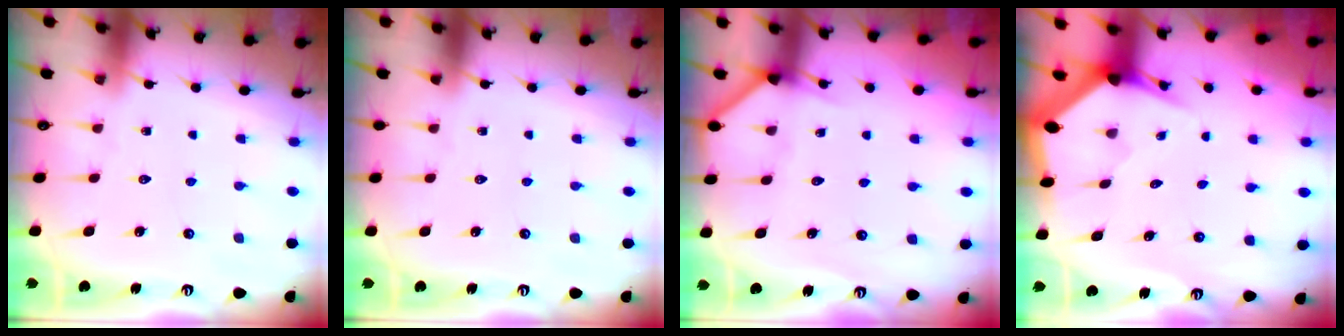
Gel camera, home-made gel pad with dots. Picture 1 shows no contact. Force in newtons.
{"total": 0.0}
{"total": 4.6, "press": 4.6, "slide": 0.5}
{"total": 3.4, "press": 3.4, "slide": 0.2}